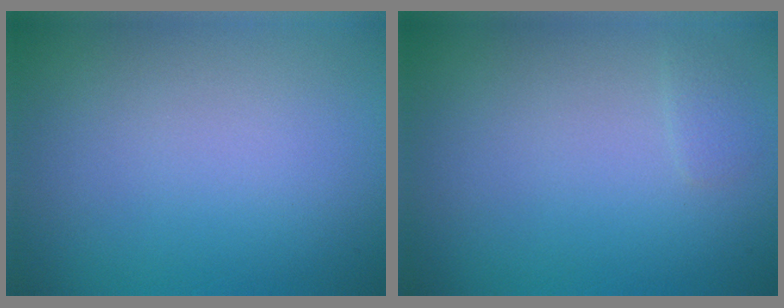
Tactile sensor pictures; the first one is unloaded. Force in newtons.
{"total": 0.6, "press": 0.6, "slide": 0.0}